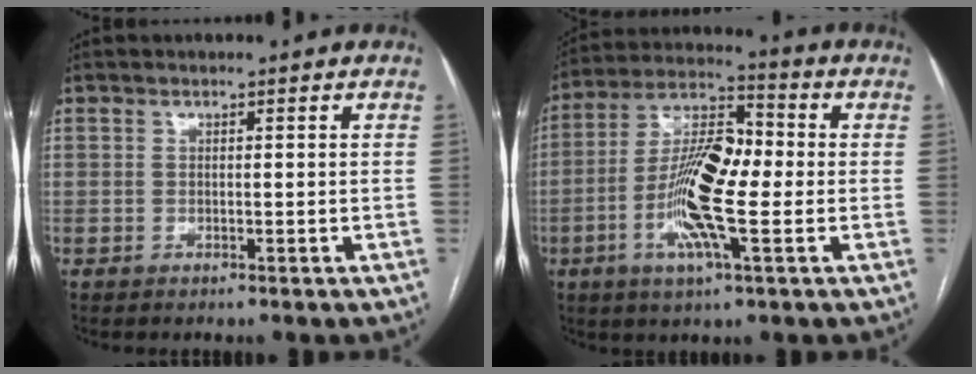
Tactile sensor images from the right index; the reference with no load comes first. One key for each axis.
{"total": 13.9, "fx": -2.3, "fy": 3.1, "fz": 13.3, "tx": -0.260, "ty": 0.009, "tz": -0.047}